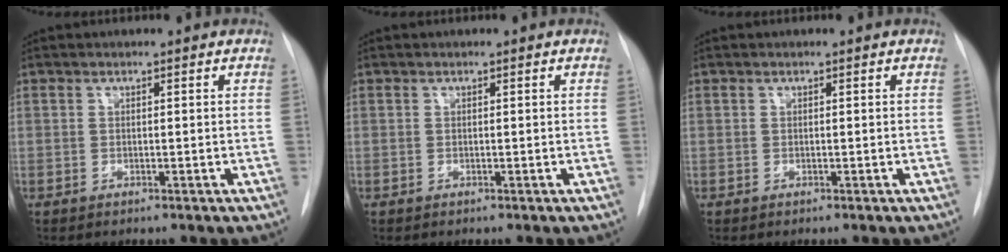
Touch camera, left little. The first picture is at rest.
{"total": 0.0}
{"total": 0.0}